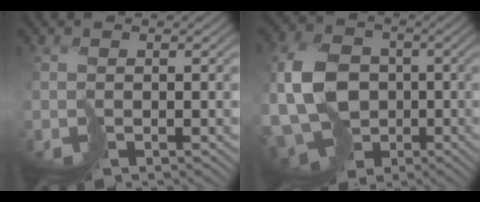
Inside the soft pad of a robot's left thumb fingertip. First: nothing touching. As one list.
[{"total": 12.2, "force": [-1.2, 9.3, 7.9], "torque": [-0.197, -0.009, -0.025]}]